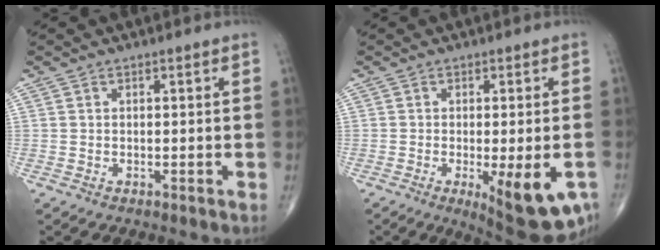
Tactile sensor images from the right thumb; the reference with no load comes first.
{"total": 13.0, "force": [-5.0, 3.9, 11.3], "torque": [-0.115, -0.005, -0.057]}